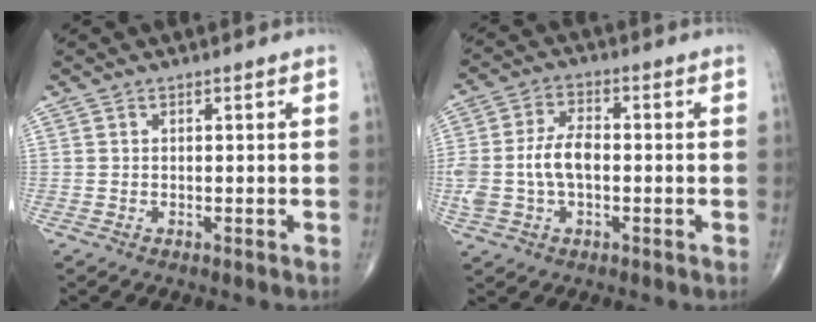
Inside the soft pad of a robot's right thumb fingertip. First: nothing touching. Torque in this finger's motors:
{"motor_torque": [1.51, 1.26, 1.06, -0.36, 0.11]}